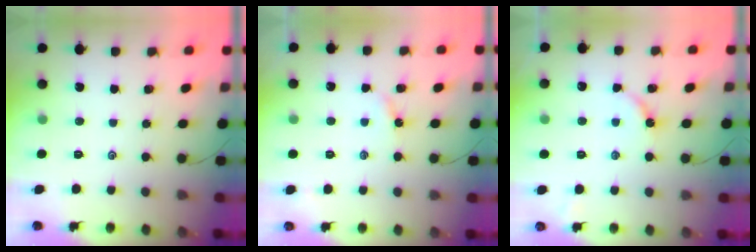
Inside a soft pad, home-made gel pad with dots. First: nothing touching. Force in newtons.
{"total": 3.0, "press": 3.0, "slide": 0.4}
{"total": 4.7, "press": 4.6, "slide": 0.6}